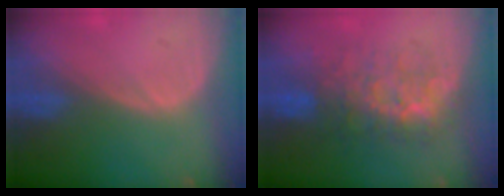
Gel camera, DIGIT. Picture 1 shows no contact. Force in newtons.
{"total": 7.8, "press": 7.7, "slide": 1.3}